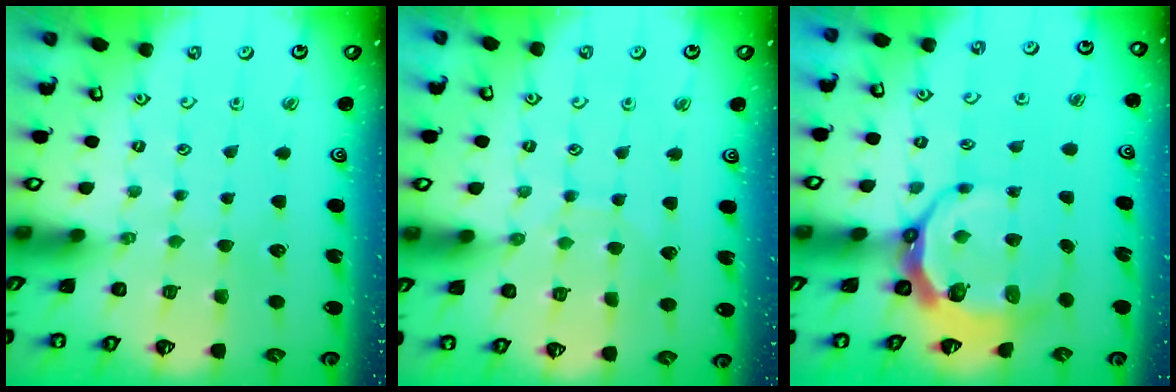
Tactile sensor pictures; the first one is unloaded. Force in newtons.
{"total": 4.2, "press": 4.2, "slide": 0.3}
{"total": 9.1, "press": 8.1, "slide": 4.1}